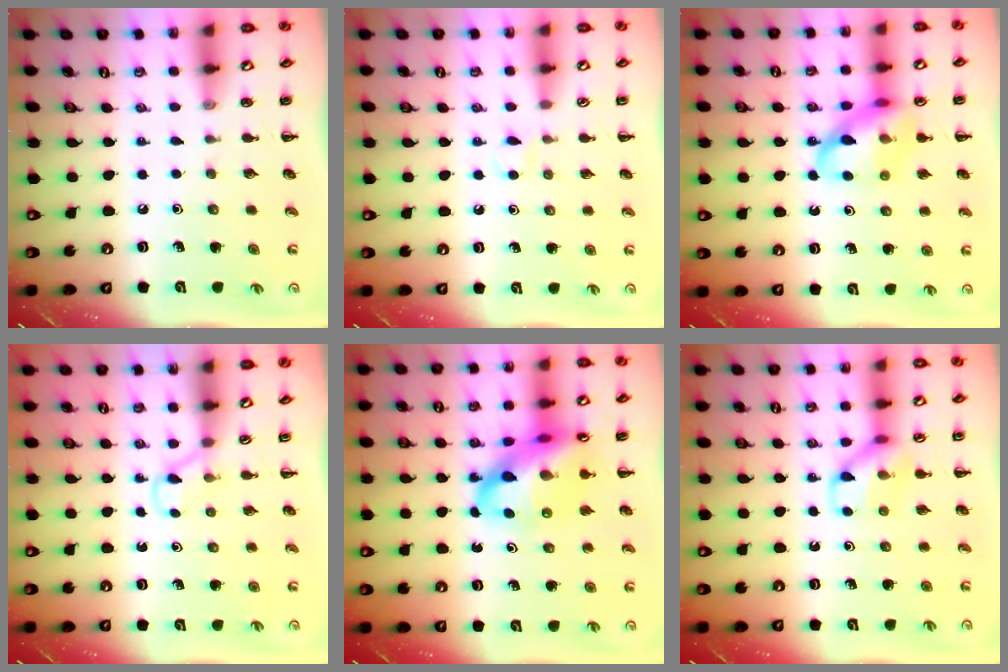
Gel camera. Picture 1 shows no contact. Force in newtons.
{"total": 2.9, "press": 2.7, "slide": 0.9}
{"total": 13.5, "press": 13.4, "slide": 2.0}
{"total": 3.2, "press": 3.0, "slide": 1.2}
{"total": 17.1, "press": 16.6, "slide": 4.2}
{"total": 10.9, "press": 10.8, "slide": 1.1}